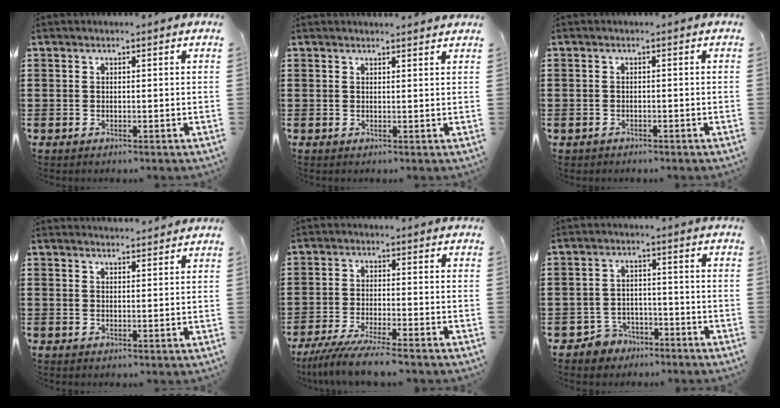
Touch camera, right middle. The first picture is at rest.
{"total": 1.1, "force": [1.1, -0.1, 0.2], "torque": [0.003, -0.005, 0.018]}
{"total": 1.0, "force": [-0.9, 0.4, 0.0], "torque": [-0.003, 0.000, -0.020]}
{"total": 1.9, "force": [1.9, 0.1, 0.1], "torque": [0.002, -0.001, 0.035]}
{"total": 5.8, "force": [-5.3, -0.3, 2.3], "torque": [-0.057, -0.021, -0.104]}
{"total": 4.0, "force": [-3.5, 1.9, 0.2], "torque": [-0.020, 0.005, -0.075]}